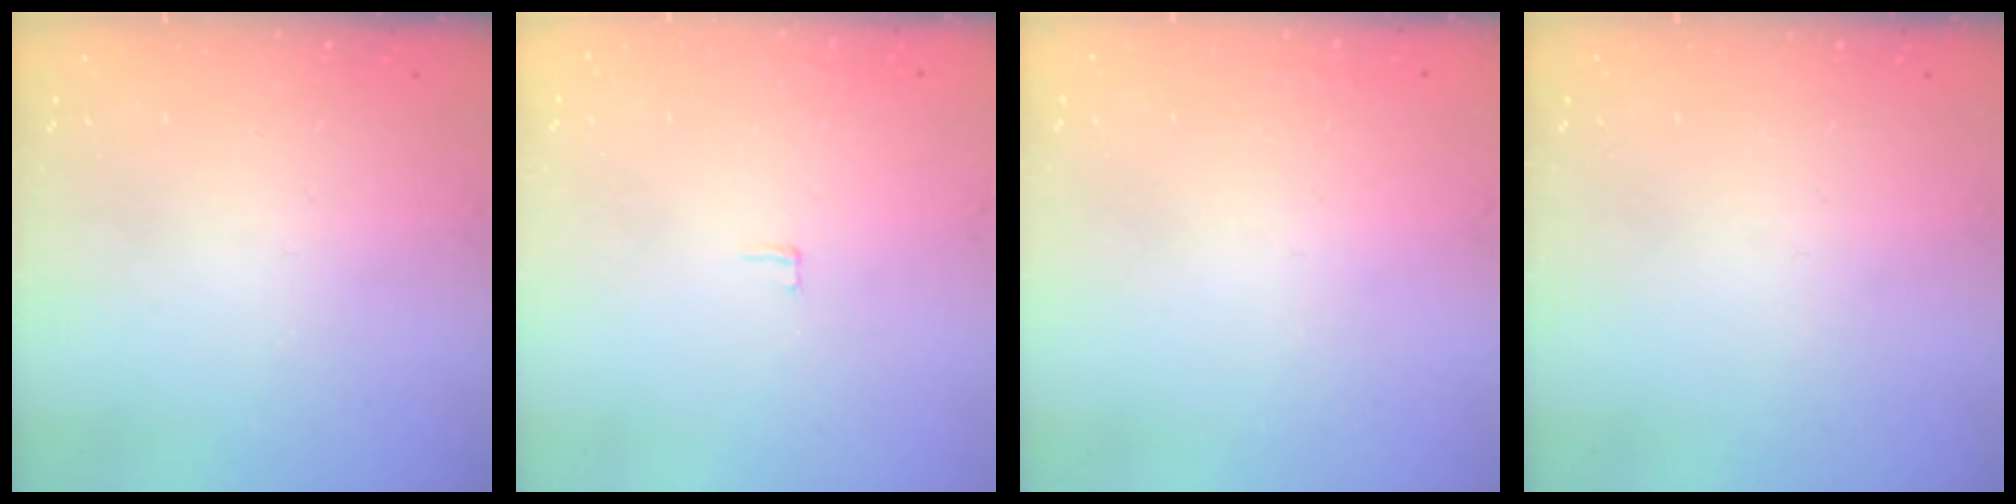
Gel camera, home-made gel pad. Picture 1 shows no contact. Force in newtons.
{"total": 2.0, "press": 2.0, "slide": 0.2}
{"total": 1.8, "press": 1.7, "slide": 0.4}
{"total": 0.0}